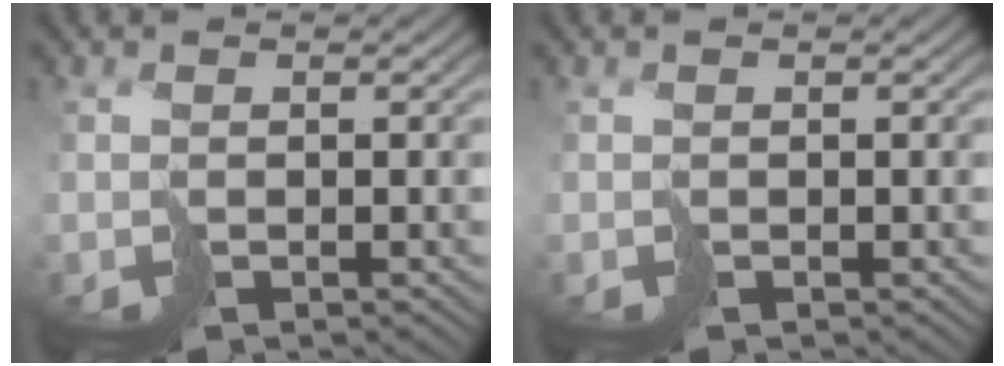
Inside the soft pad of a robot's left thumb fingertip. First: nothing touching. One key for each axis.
{"total": 0.0}